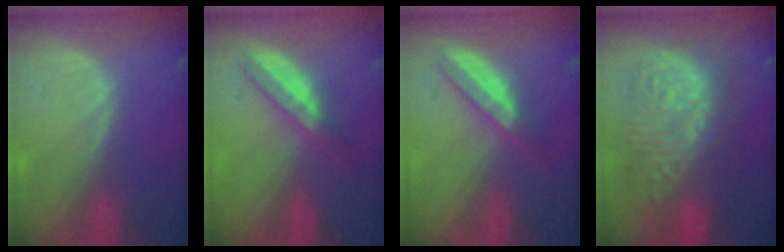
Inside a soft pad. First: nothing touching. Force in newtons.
{"total": 4.8, "press": 4.8, "slide": 0.8}
{"total": 4.8, "press": 4.7, "slide": 1.0}
{"total": 13.3, "press": 13.2, "slide": 1.3}